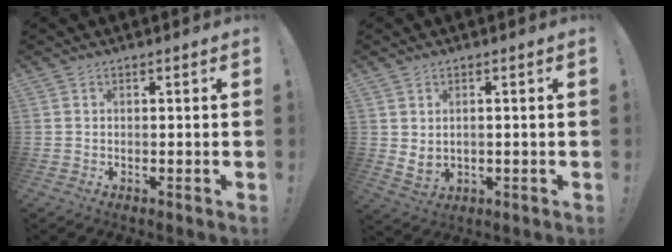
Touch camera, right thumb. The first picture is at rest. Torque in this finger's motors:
{"motor_torque": [0.18, 0.62, 0.35, 0.11, 0.08]}